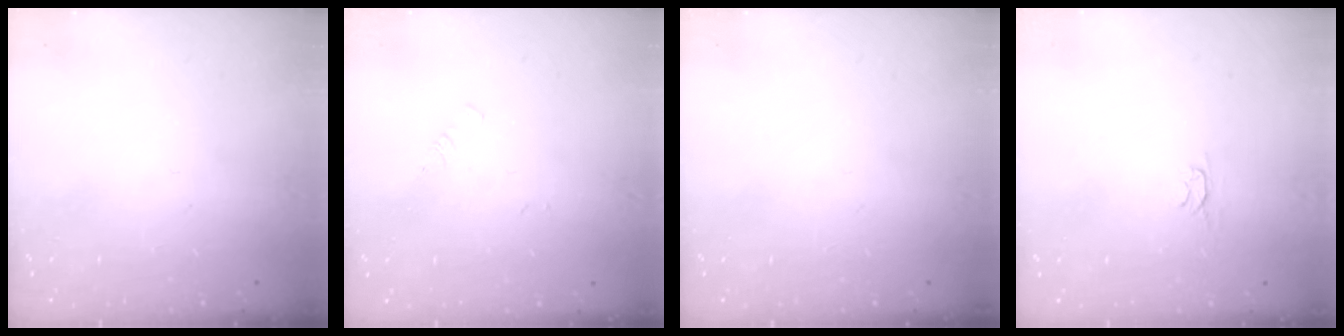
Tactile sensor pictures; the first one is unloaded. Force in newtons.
{"total": 1.0, "press": 0.9, "slide": 0.2}
{"total": 0.0}
{"total": 2.4, "press": 2.3, "slide": 0.5}